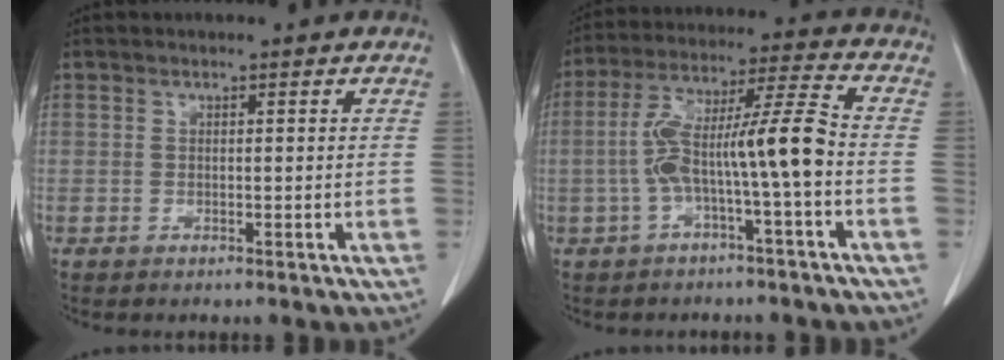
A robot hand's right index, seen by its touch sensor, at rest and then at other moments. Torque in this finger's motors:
{"motor_torque": [0.89, -0.55, 0.45, 0.21]}